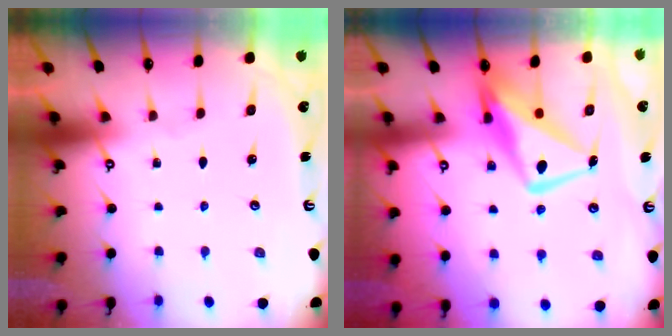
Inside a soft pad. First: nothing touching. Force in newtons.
{"total": 12.8, "press": 12.7, "slide": 1.3}